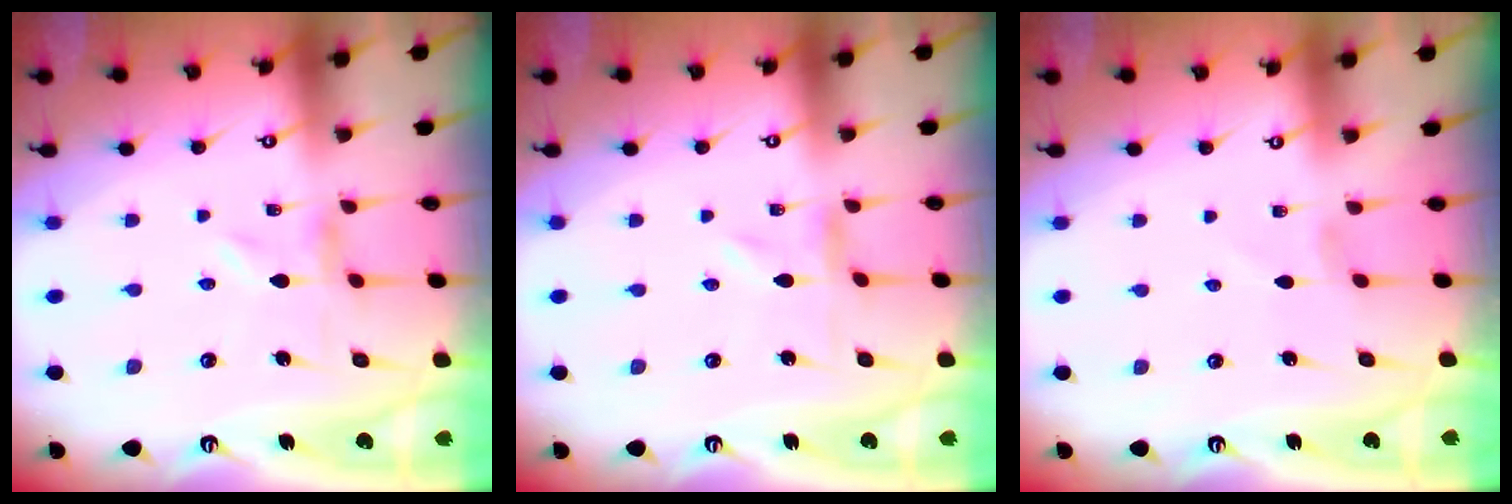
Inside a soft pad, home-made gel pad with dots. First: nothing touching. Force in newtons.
{"total": 0.0}
{"total": 0.0}